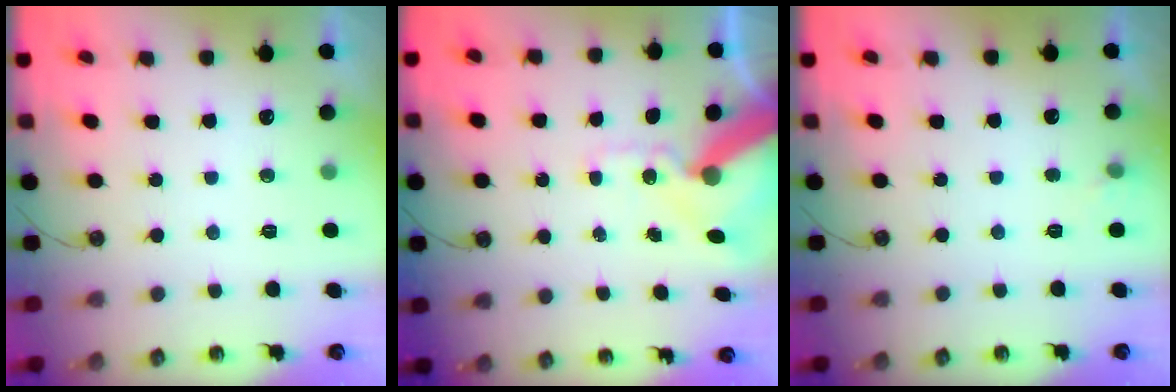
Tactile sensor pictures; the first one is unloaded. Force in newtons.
{"total": 14.6, "press": 14.5, "slide": 2.1}
{"total": 5.1, "press": 5.1, "slide": 0.5}